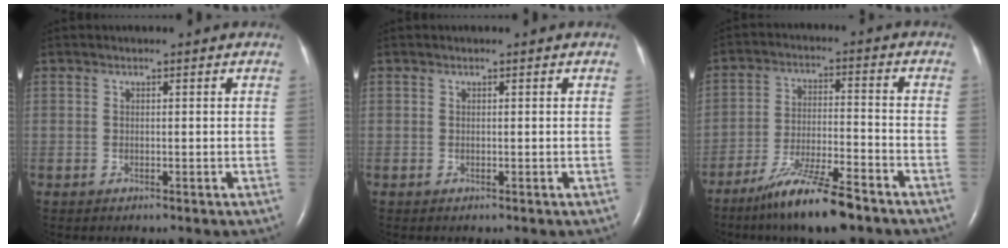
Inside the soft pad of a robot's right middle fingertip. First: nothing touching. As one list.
[{"total": 0.0}, {"total": 11.4, "force": [-8.5, 0.9, 7.6], "torque": [-0.142, -0.026, -0.150]}]